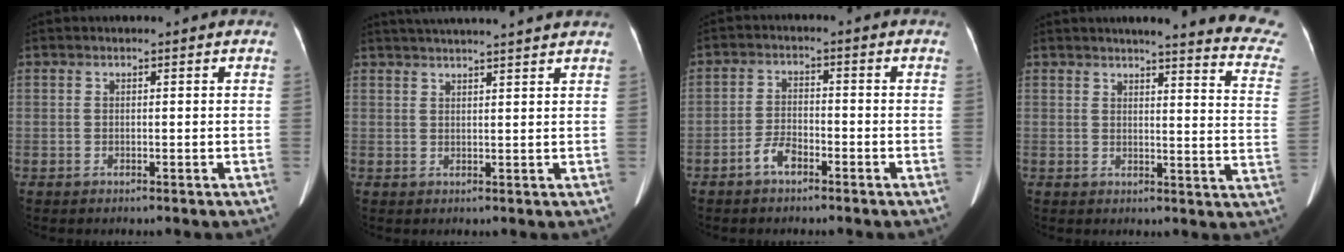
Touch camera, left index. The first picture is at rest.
{"total": 12.6, "force": [11.3, -0.2, 5.4], "torque": [-0.091, 0.027, 0.148]}
{"total": 3.5, "force": [-2.5, 1.4, 2.1], "torque": [-0.046, 0.005, -0.047]}
{"total": 17.2, "force": [16.0, 0.1, 6.3], "torque": [-0.067, -0.098, 0.158]}